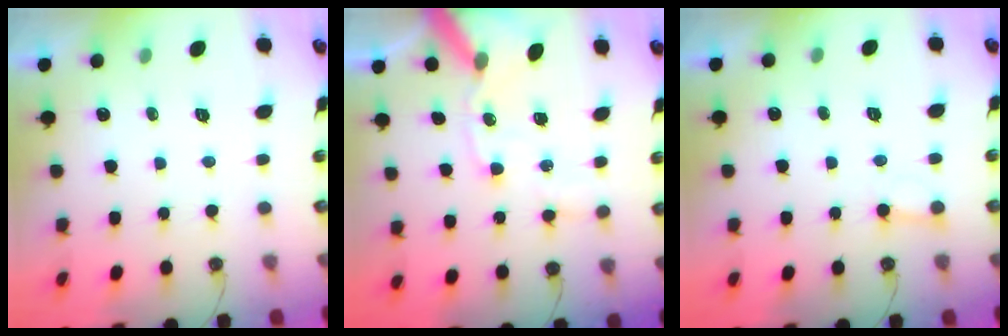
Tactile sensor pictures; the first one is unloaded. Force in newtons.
{"total": 12.6, "press": 12.4, "slide": 1.8}
{"total": 4.0, "press": 4.0, "slide": 0.4}